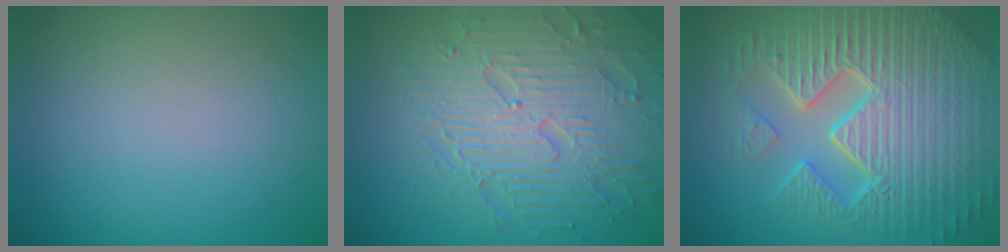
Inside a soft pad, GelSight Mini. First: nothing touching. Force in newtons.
{"total": 8.0, "press": 6.1, "slide": 5.2}
{"total": 11.2, "press": 7.2, "slide": 8.6}